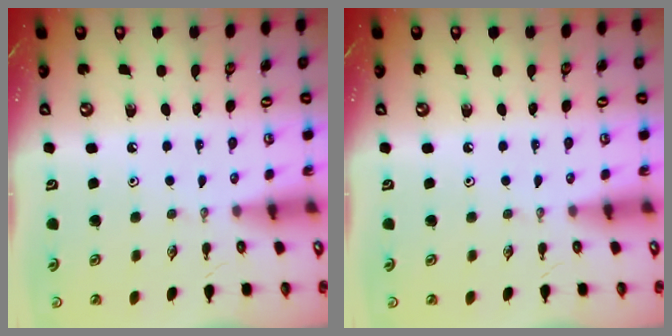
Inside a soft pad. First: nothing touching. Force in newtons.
{"total": 0.0}